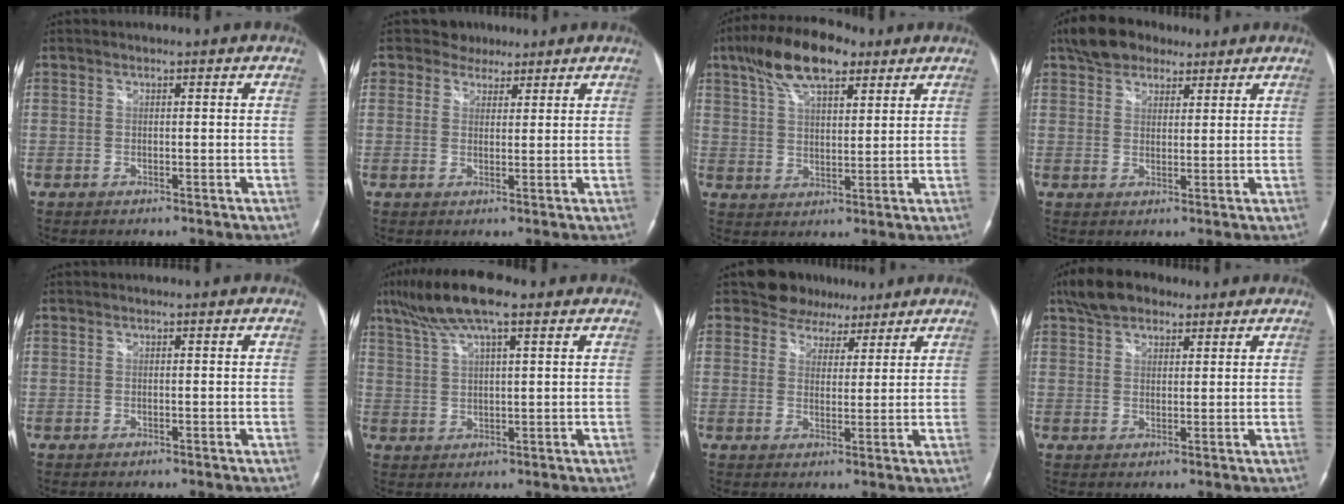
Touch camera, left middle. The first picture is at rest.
{"total": 3.6, "force": [2.6, 2.4, 0.0], "torque": [0.003, 0.009, 0.038]}
{"total": 12.0, "force": [7.5, 4.4, 8.3], "torque": [-0.156, 0.027, 0.136]}
{"total": 7.2, "force": [5.2, 3.9, 2.9], "torque": [-0.052, 0.019, 0.092]}
{"total": 0.0}
{"total": 9.7, "force": [6.4, 1.6, 7.0], "torque": [-0.142, 0.024, 0.114]}
{"total": 6.0, "force": [4.7, 3.7, -0.3], "torque": [0.010, -0.001, 0.065]}
{"total": 7.3, "force": [5.3, 3.6, 3.5], "torque": [-0.067, 0.023, 0.095]}